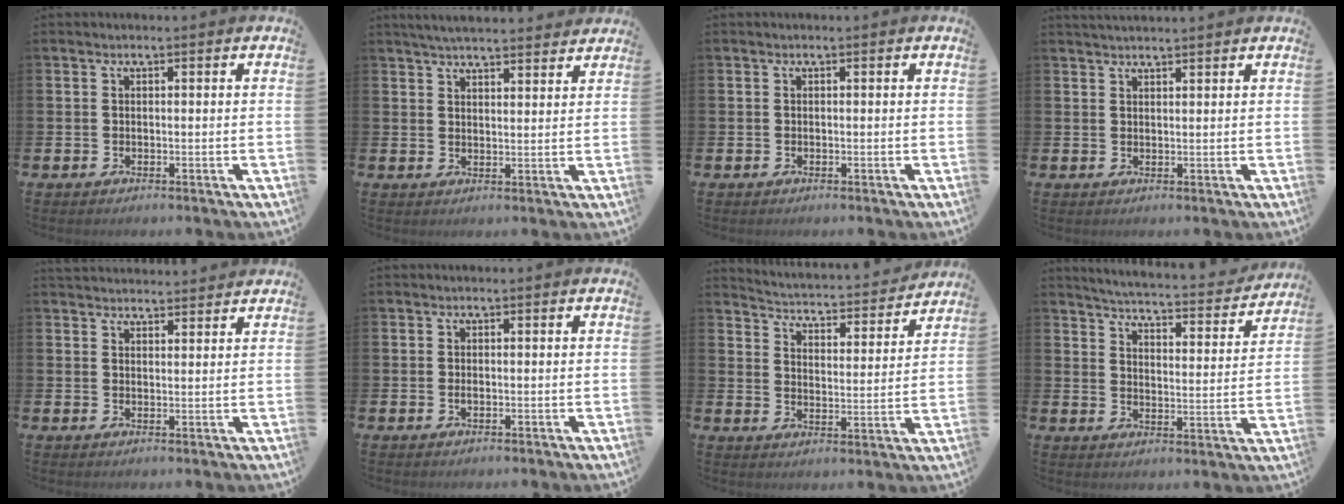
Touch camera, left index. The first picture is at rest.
{"total": 4.3, "force": [4.2, 0.4, 0.9], "torque": [-0.022, -0.018, 0.076]}
{"total": 0.0}
{"total": 1.4, "force": [1.4, -0.1, 0.2], "torque": [-0.002, -0.005, 0.026]}
{"total": 2.6, "force": [2.6, 0.3, -0.2], "torque": [0.000, -0.013, 0.047]}
{"total": 0.5, "force": [0.0, 0.2, 0.5], "torque": [-0.015, 0.003, 0.000]}
{"total": 3.9, "force": [3.8, 0.6, 0.5], "torque": [-0.033, -0.038, 0.058]}
{"total": 4.5, "force": [4.4, 0.3, 1.0], "torque": [-0.034, -0.040, 0.067]}